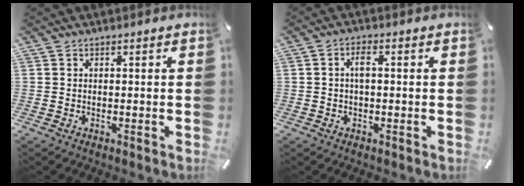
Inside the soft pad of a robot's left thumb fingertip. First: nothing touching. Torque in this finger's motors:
{"motor_torque": [0.00, 0.21, 0.13, -0.07, 0.07]}